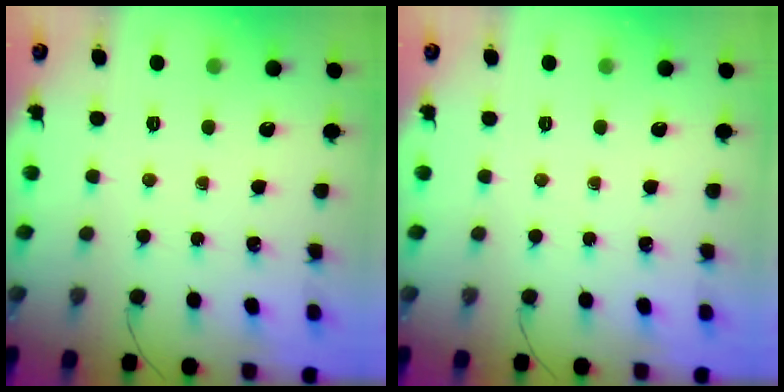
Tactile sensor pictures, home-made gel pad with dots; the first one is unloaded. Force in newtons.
{"total": 0.0}